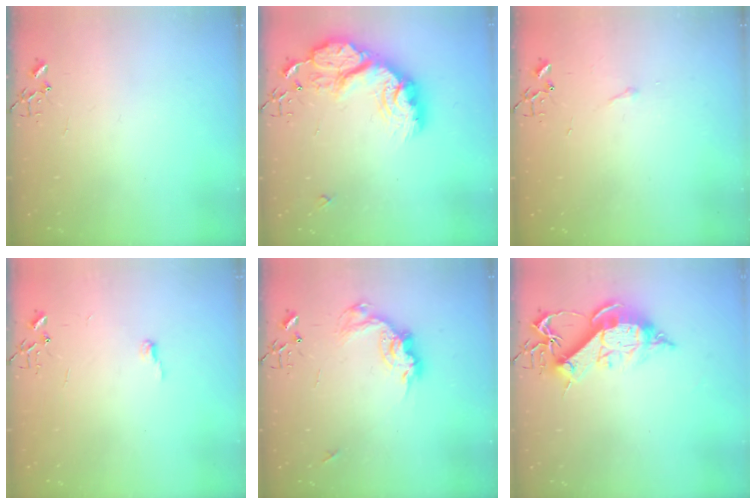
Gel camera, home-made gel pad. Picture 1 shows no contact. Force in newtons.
{"total": 22.6, "press": 22.5, "slide": 1.9}
{"total": 2.9, "press": 2.9, "slide": 0.5}
{"total": 4.4, "press": 4.4, "slide": 0.4}
{"total": 14.4, "press": 14.3, "slide": 1.1}
{"total": 13.0, "press": 12.9, "slide": 1.5}